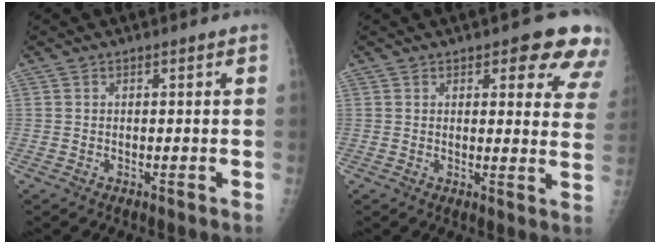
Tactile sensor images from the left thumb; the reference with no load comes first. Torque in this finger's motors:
{"motor_torque": [0.11, 0.20, -0.18, -0.30, -0.02]}